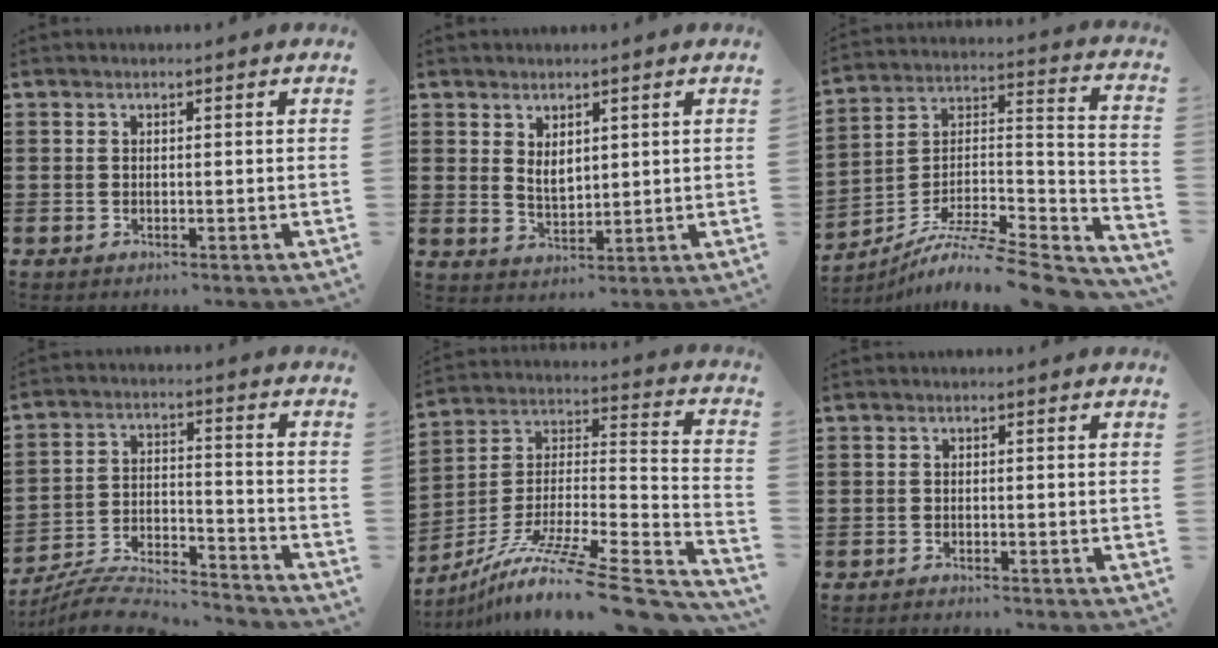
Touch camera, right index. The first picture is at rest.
{"total": 2.9, "force": [1.7, 1.7, 1.7], "torque": [-0.030, 0.003, 0.029]}
{"total": 9.5, "force": [-7.6, 1.4, 5.5], "torque": [-0.097, 0.005, -0.151]}
{"total": 7.4, "force": [-7.1, 0.9, 1.9], "torque": [-0.041, 0.003, -0.143]}
{"total": 13.0, "force": [-9.6, 0.9, 8.7], "torque": [-0.149, 0.006, -0.175]}
{"total": 0.9, "force": [-0.9, -0.1, 0.0], "torque": [-0.002, 0.001, -0.019]}